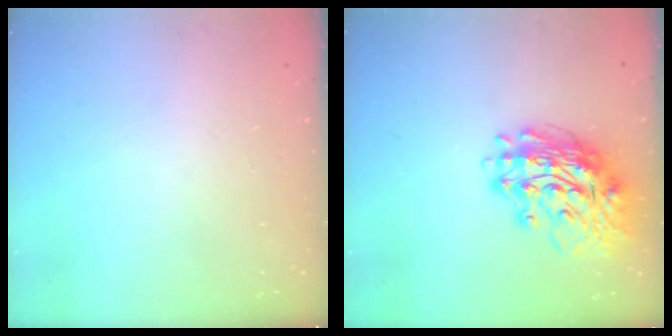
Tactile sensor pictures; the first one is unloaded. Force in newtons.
{"total": 17.0, "press": 16.8, "slide": 2.5}